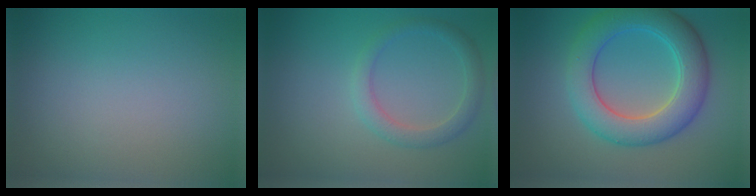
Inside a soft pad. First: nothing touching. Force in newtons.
{"total": 2.3, "press": 2.3, "slide": 0.1}
{"total": 7.0, "press": 6.9, "slide": 0.3}